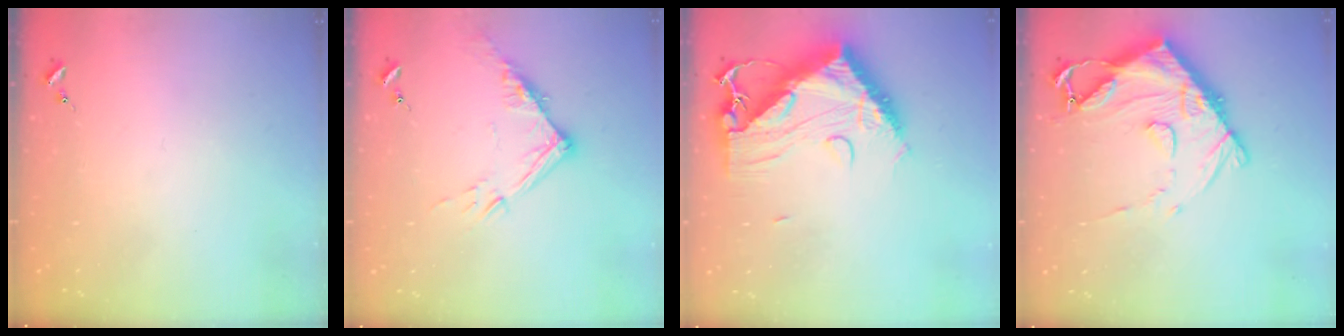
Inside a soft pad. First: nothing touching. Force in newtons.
{"total": 12.1, "press": 12.1, "slide": 1.2}
{"total": 15.7, "press": 15.6, "slide": 1.5}
{"total": 15.2, "press": 15.1, "slide": 1.6}